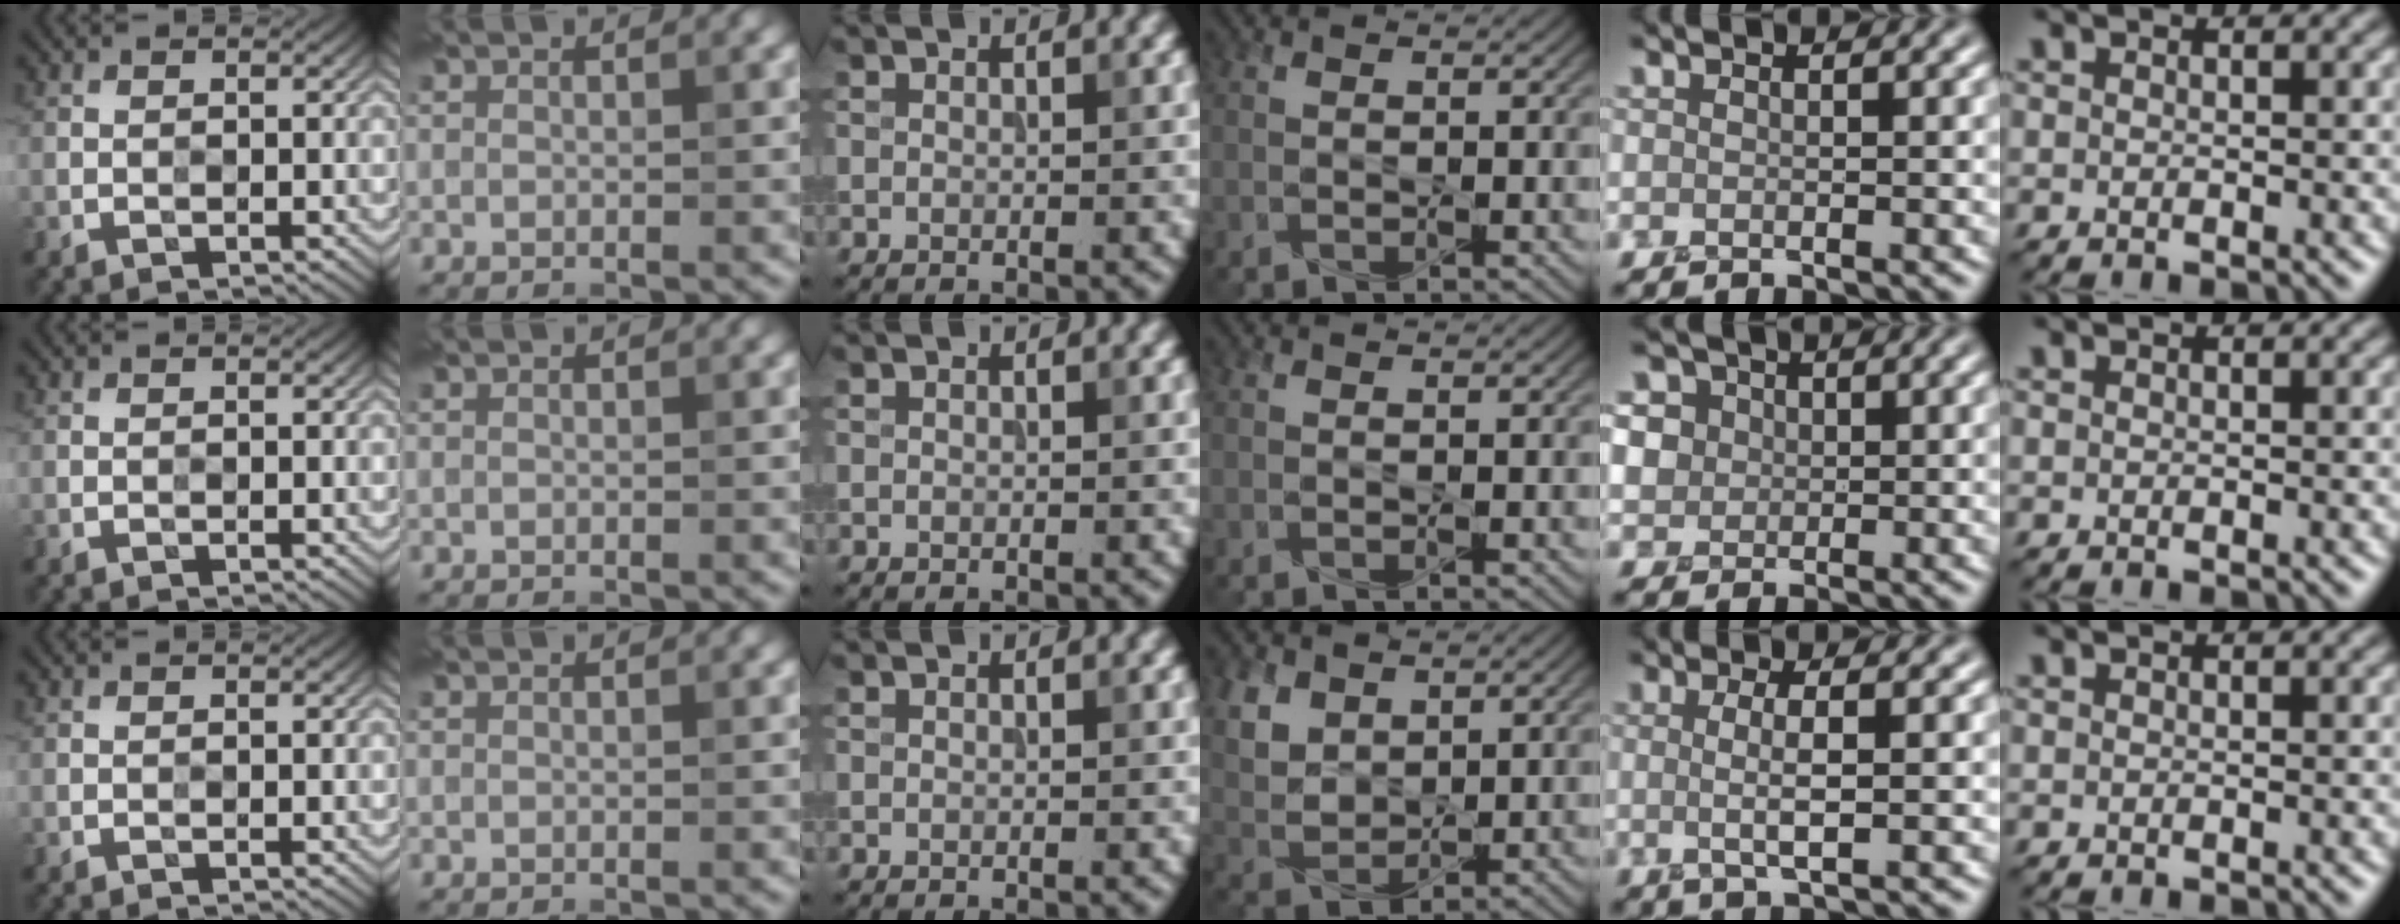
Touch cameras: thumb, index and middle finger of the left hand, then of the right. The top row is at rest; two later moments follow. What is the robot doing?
{"motion": "squeeze", "object": "foam earplug"}